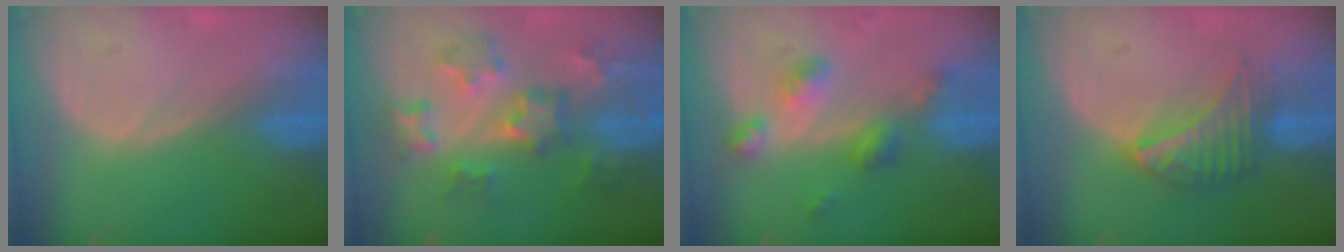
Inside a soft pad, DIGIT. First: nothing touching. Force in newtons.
{"total": 8.2, "press": 7.7, "slide": 2.6}
{"total": 5.9, "press": 5.2, "slide": 2.8}
{"total": 6.3, "press": 6.1, "slide": 1.6}